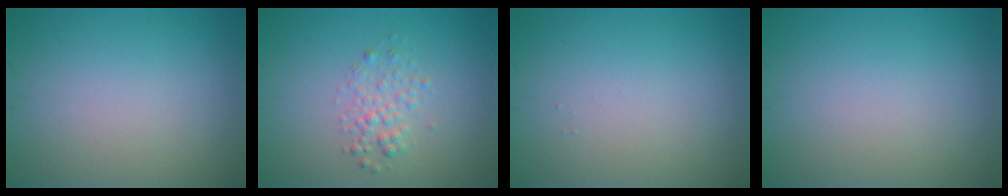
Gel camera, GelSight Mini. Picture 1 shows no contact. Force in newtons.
{"total": 1.9, "press": 1.9, "slide": 0.1}
{"total": 0.0}
{"total": 0.0}